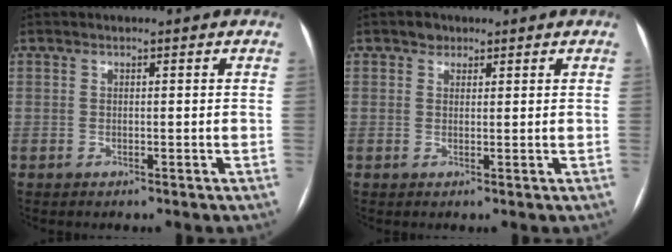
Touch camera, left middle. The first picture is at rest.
{"total": 1.6, "force": [1.0, 1.2, 0.3], "torque": [-0.002, 0.001, 0.013]}